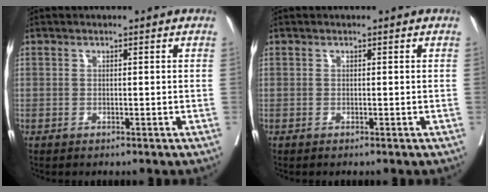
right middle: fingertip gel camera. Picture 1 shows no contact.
{"total": 0.0}